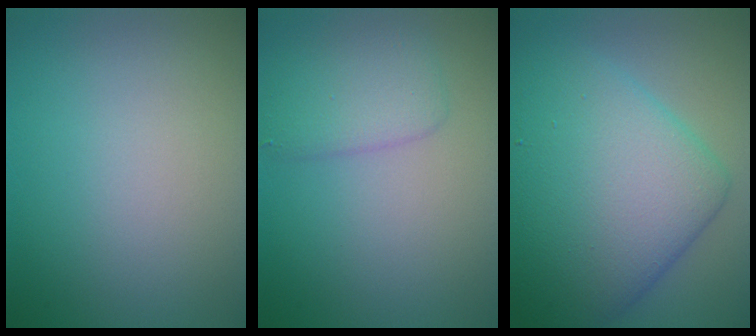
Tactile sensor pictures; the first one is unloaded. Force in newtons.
{"total": 2.8, "press": 2.8, "slide": 0.1}
{"total": 11.2, "press": 11.2, "slide": 0.2}